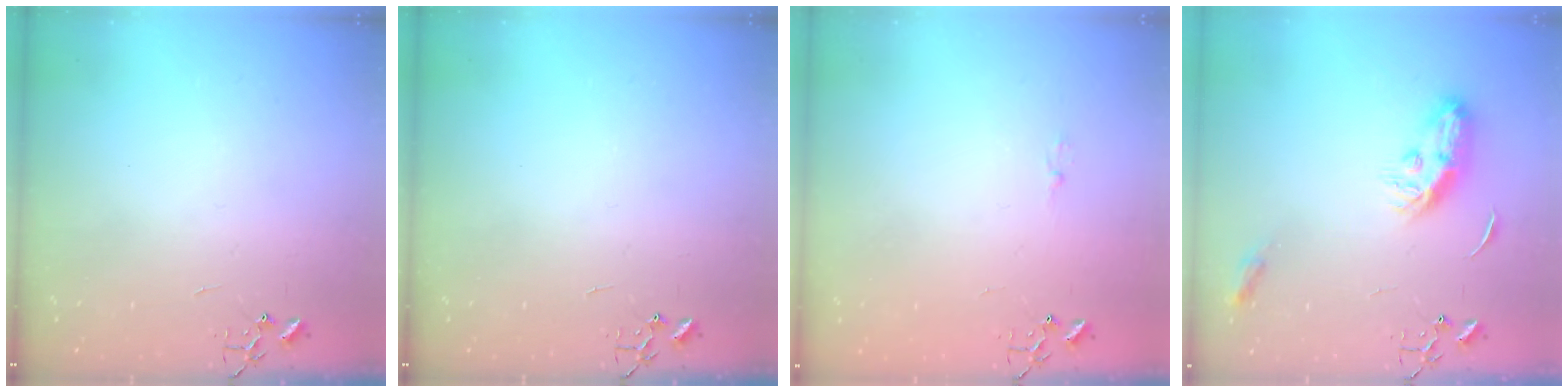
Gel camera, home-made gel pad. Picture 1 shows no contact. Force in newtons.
{"total": 0.0}
{"total": 3.4, "press": 3.4, "slide": 0.5}
{"total": 10.4, "press": 10.4, "slide": 0.1}